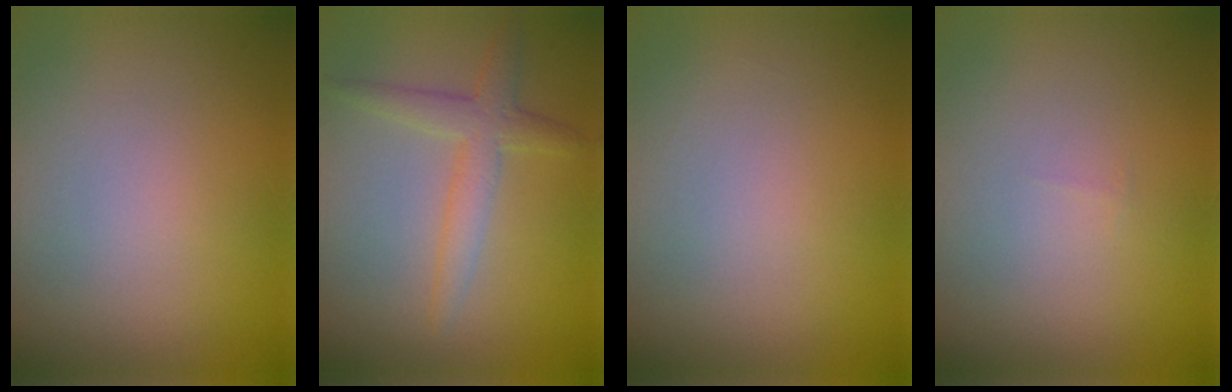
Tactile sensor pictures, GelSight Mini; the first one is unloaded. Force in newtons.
{"total": 3.0, "press": 3.0, "slide": 0.1}
{"total": 0.0}
{"total": 0.0}